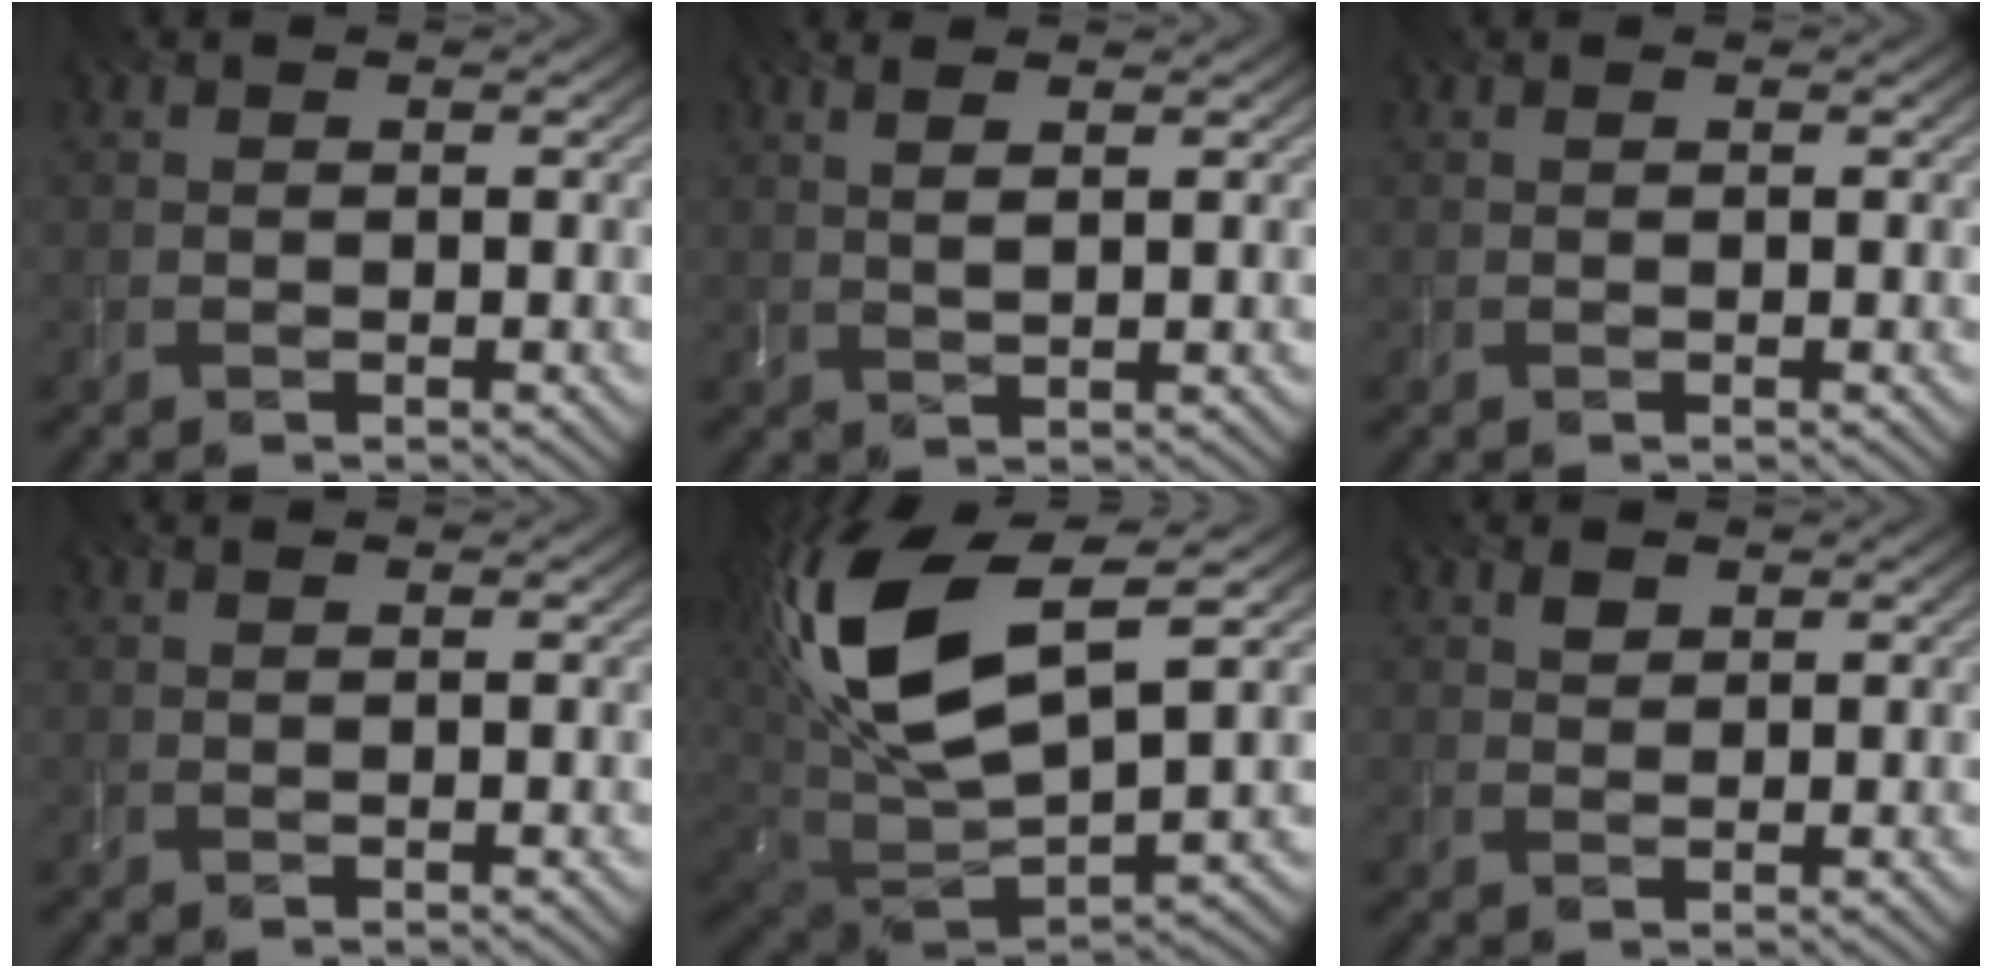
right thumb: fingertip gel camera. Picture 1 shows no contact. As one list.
[{"total": 2.3, "force": [1.3, 0.4, 1.9], "torque": [-0.030, 0.002, 0.023]}, {"total": 0.0}, {"total": 0.0}, {"total": 18.2, "force": [6.5, 9.1, 14.4], "torque": [-0.347, 0.008, 0.132]}, {"total": 1.4, "force": [0.9, 0.8, 0.6], "torque": [-0.013, 0.000, 0.020]}]